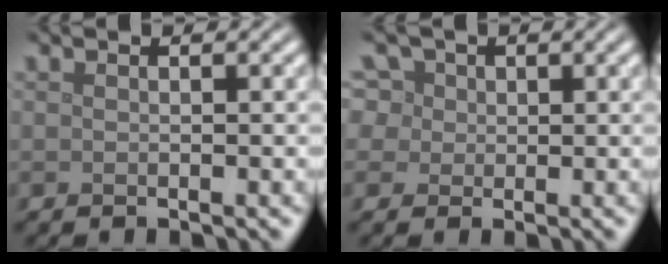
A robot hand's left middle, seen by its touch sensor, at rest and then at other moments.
{"total": 8.1, "force": [3.9, 6.0, 3.7], "torque": [-0.067, 0.035, 0.034]}